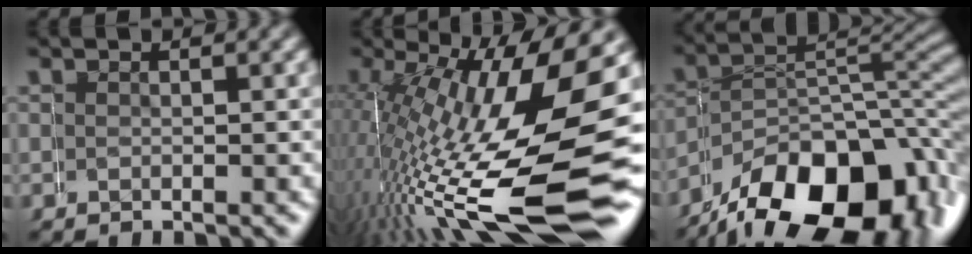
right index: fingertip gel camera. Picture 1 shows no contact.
{"total": 15.6, "force": [-3.8, 4.8, 14.4], "torque": [-0.226, -0.036, -0.027]}
{"total": 15.0, "force": [-7.3, 7.9, 10.4], "torque": [-0.141, -0.040, -0.091]}